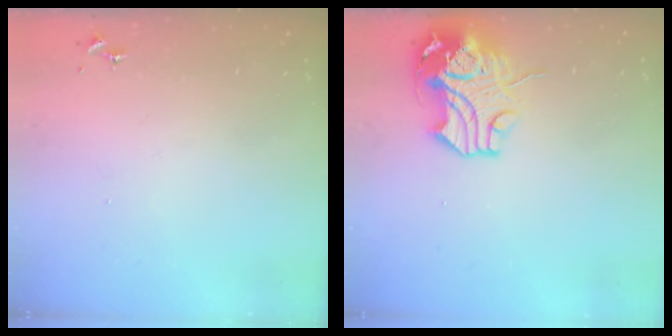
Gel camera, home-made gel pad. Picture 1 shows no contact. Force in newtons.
{"total": 12.6, "press": 12.5, "slide": 2.1}